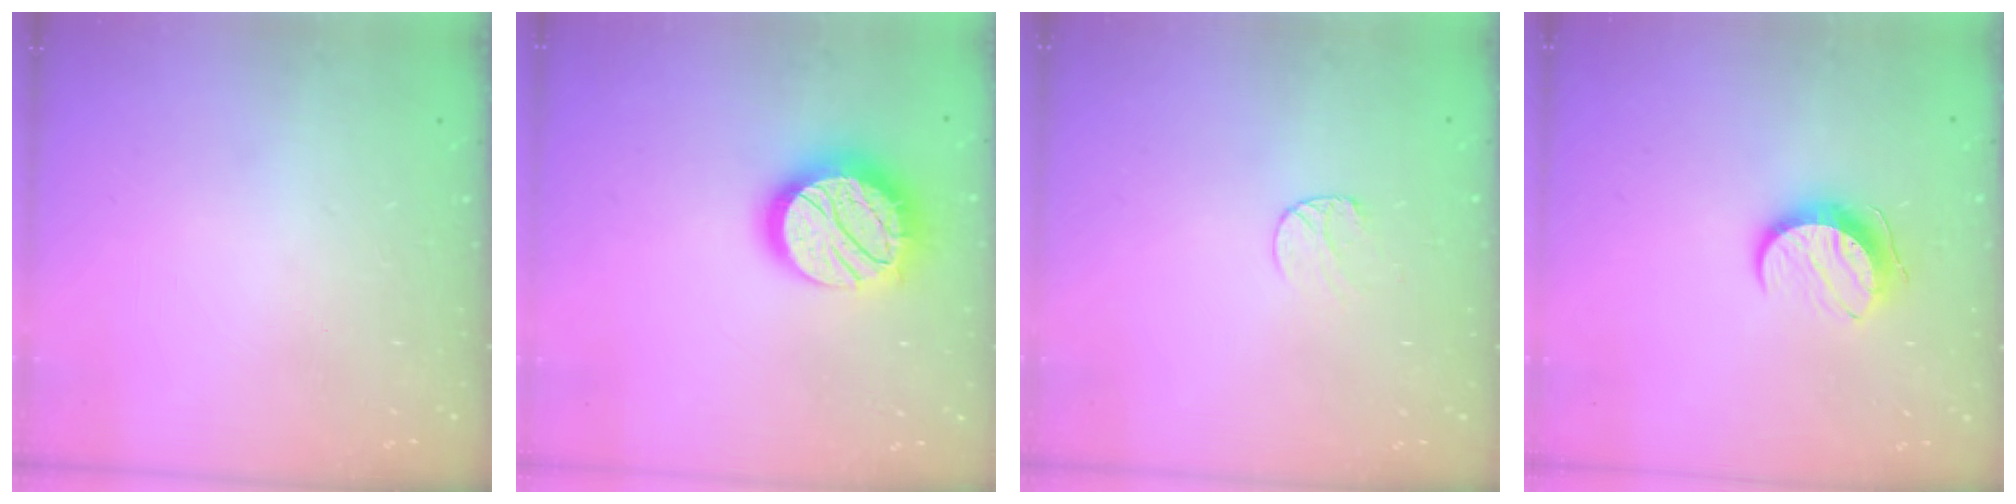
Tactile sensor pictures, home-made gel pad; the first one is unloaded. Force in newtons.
{"total": 18.3, "press": 18.2, "slide": 1.0}
{"total": 5.0, "press": 5.0, "slide": 0.4}
{"total": 10.3, "press": 10.2, "slide": 0.5}